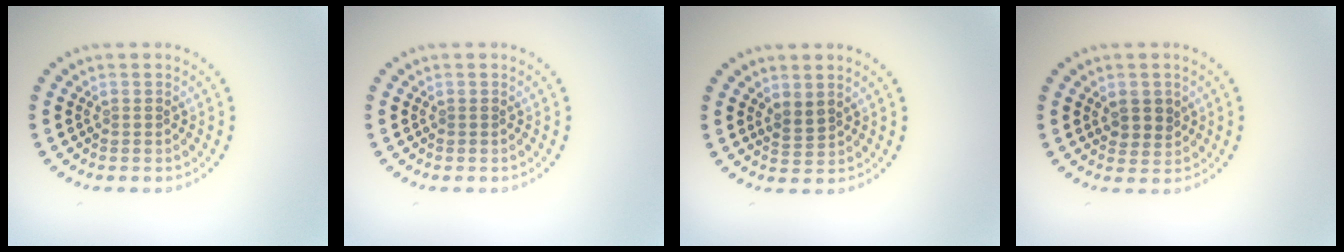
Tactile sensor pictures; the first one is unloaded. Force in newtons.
{"total": 0.0}
{"total": 1.4, "press": 1.2, "slide": 0.8}
{"total": 2.0, "press": 1.8, "slide": 0.7}